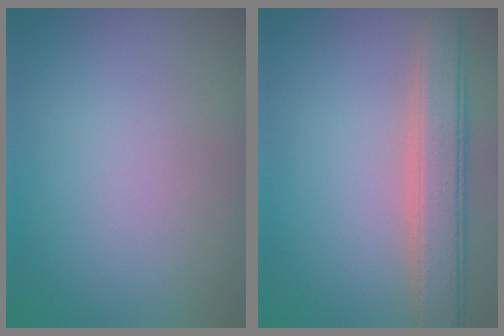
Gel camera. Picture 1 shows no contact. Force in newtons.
{"total": 4.7, "press": 4.7, "slide": 0.5}